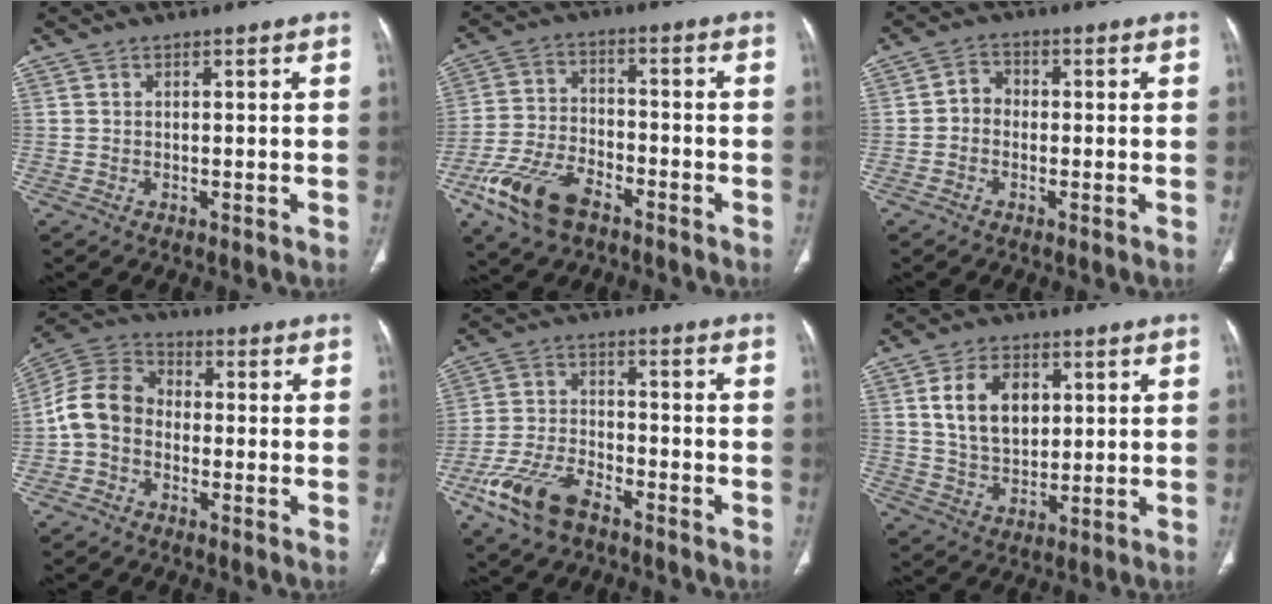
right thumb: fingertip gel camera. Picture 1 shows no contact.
{"total": 12.5, "force": [-7.4, 6.5, 7.8], "torque": [-0.155, 0.021, -0.142]}
{"total": 3.1, "force": [-0.6, 2.7, 1.5], "torque": [-0.008, 0.014, -0.021]}
{"total": 9.4, "force": [-1.9, 7.3, 5.6], "torque": [-0.102, 0.032, -0.052]}
{"total": 11.7, "force": [-7.4, 5.4, 7.3], "torque": [-0.150, 0.024, -0.147]}
{"total": 10.8, "force": [3.1, 7.2, 7.4], "torque": [-0.104, -0.013, 0.062]}